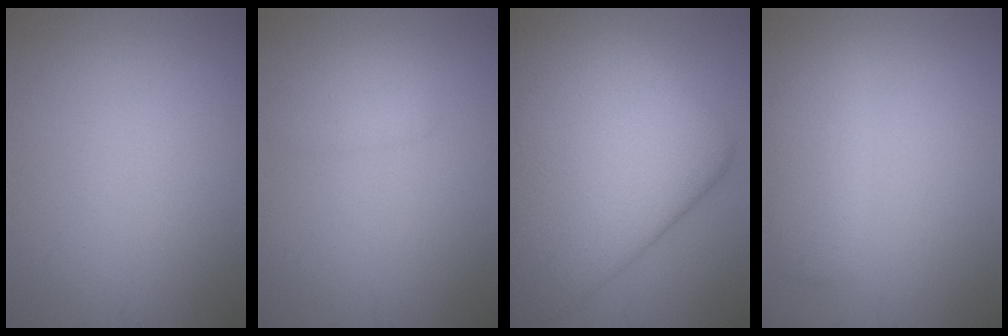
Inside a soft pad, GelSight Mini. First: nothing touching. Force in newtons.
{"total": 1.4, "press": 1.4, "slide": 0.1}
{"total": 16.5, "press": 16.5, "slide": 0.2}
{"total": 3.3, "press": 3.3, "slide": 0.1}